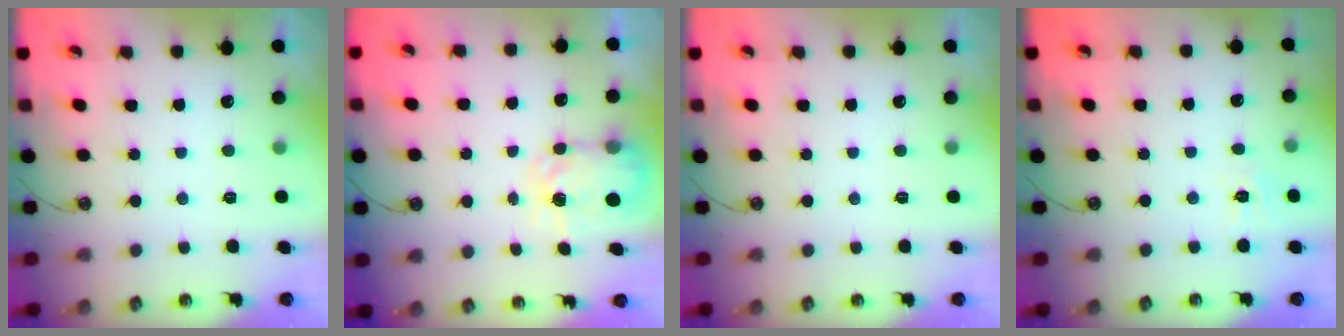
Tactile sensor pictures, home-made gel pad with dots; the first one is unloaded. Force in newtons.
{"total": 5.1, "press": 5.1, "slide": 0.4}
{"total": 0.0}
{"total": 3.0, "press": 3.0, "slide": 0.1}